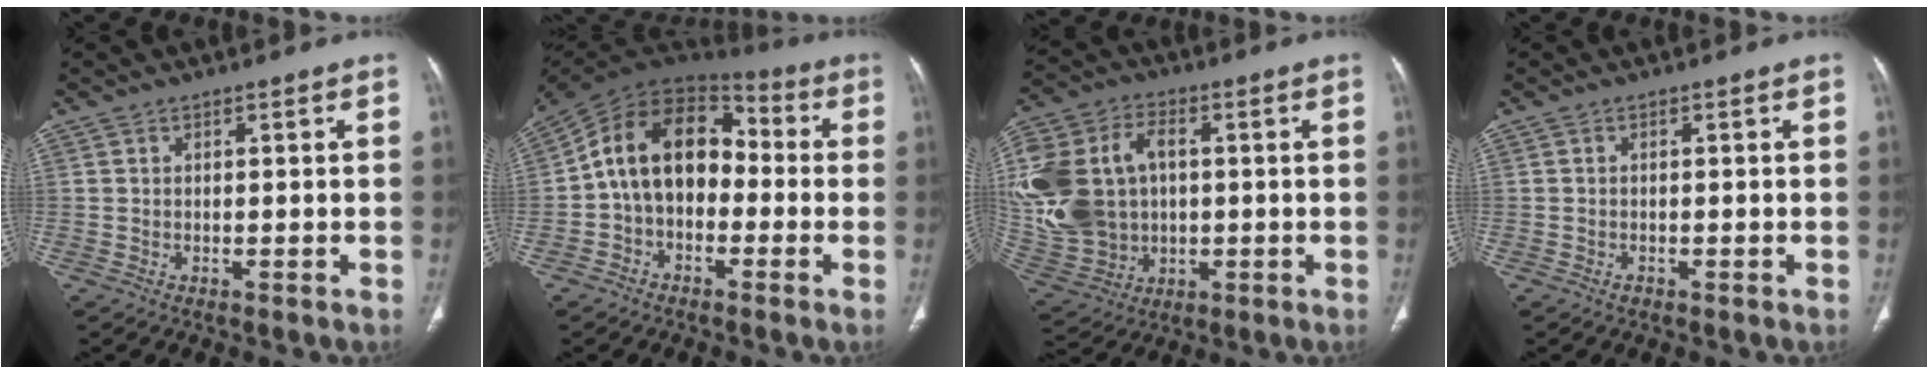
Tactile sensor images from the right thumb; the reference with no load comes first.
{"total": 15.4, "force": [-1.2, 10.9, 10.7], "torque": [-0.154, 0.054, -0.035]}
{"total": 22.8, "force": [1.8, 17.2, 14.9], "torque": [-0.335, 0.021, 0.055]}
{"total": 0.7, "force": [-0.5, 0.5, 0.3], "torque": [-0.004, 0.001, -0.008]}